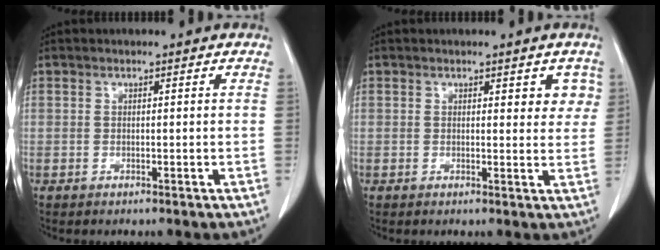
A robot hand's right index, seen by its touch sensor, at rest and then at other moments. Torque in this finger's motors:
{"motor_torque": [0.03, 0.07, 0.01, 0.00]}